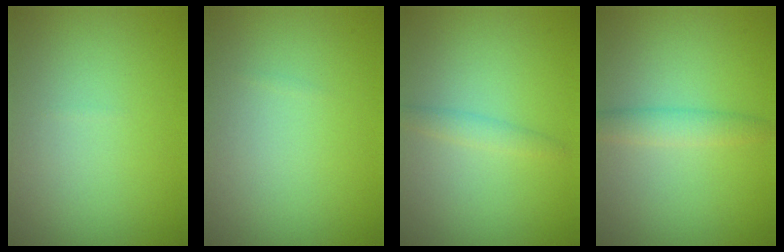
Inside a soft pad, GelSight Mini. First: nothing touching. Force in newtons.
{"total": 0.0}
{"total": 1.3, "press": 1.3, "slide": 0.1}
{"total": 2.1, "press": 2.1, "slide": 0.1}